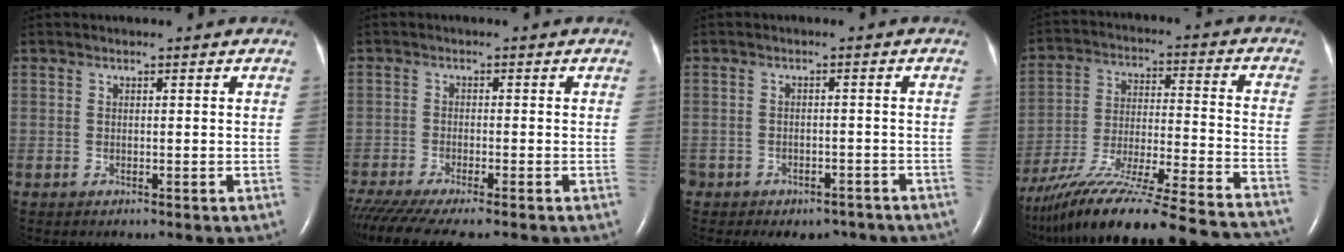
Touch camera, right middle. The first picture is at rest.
{"total": 10.1, "force": [-8.5, 0.5, 5.4], "torque": [-0.081, -0.026, -0.138]}
{"total": 9.0, "force": [-7.2, 4.9, 2.4], "torque": [-0.040, 0.002, -0.090]}
{"total": 35.5, "force": [-30.9, 2.7, 17.3], "torque": [-0.250, -0.063, -0.449]}